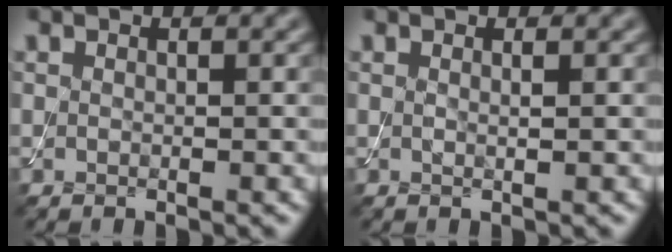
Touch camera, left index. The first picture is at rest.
{"total": 0.8, "force": [0.2, 0.3, 0.7], "torque": [-0.006, 0.001, 0.000]}